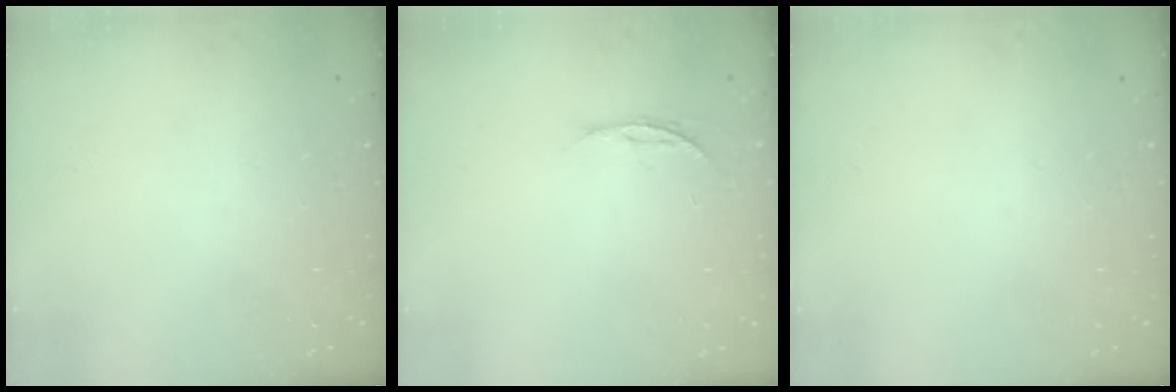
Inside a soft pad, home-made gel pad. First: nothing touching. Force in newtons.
{"total": 3.6, "press": 3.6, "slide": 0.3}
{"total": 0.0}